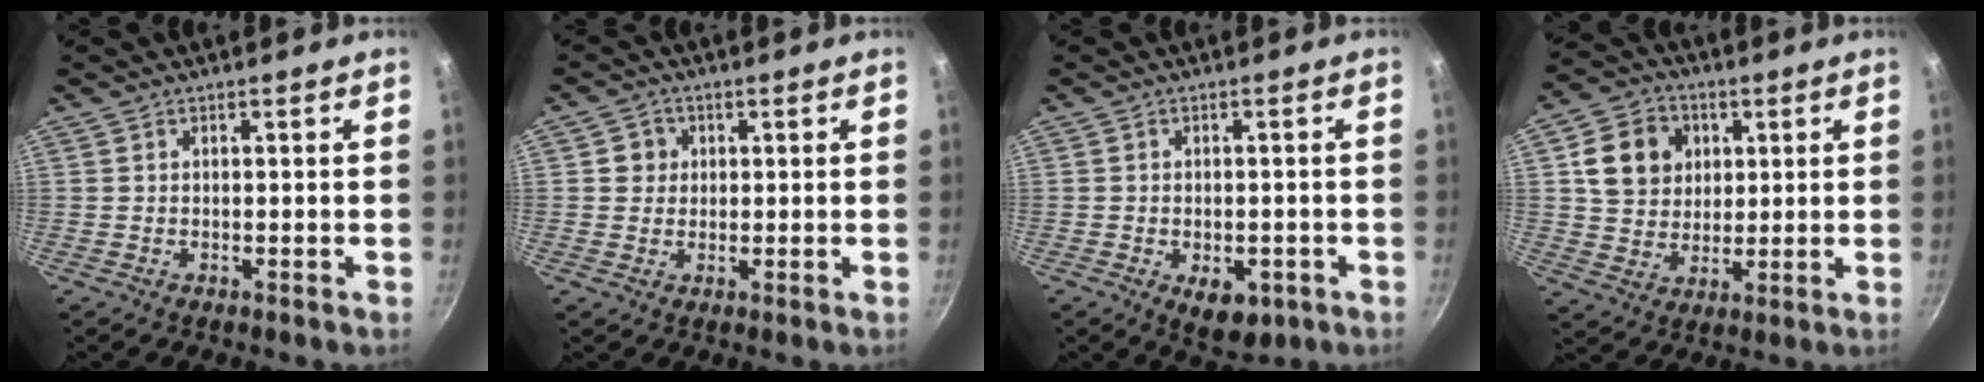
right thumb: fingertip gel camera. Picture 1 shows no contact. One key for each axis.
{"total": 3.4, "fx": 0.6, "fy": 3.2, "fz": 0.8, "tx": 0.009, "ty": 0.003, "tz": 0.006}
{"total": 6.5, "fx": -2.5, "fy": 3.7, "fz": 4.7, "tx": -0.058, "ty": 0.005, "tz": -0.023}
{"total": 12.1, "fx": 3.1, "fy": 10.4, "fz": 5.4, "tx": -0.066, "ty": -0.001, "tz": 0.055}